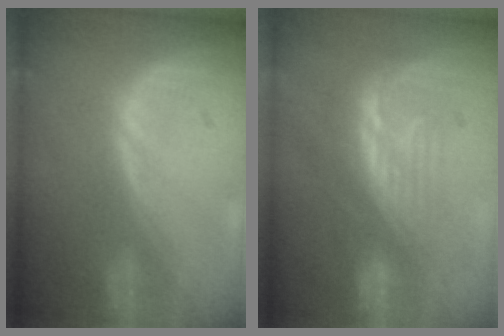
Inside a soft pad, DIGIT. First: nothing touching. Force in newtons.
{"total": 8.4, "press": 7.2, "slide": 4.2}